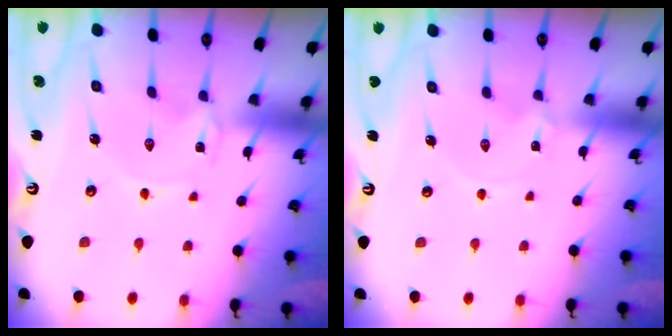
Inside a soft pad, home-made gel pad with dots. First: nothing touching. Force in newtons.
{"total": 0.0}